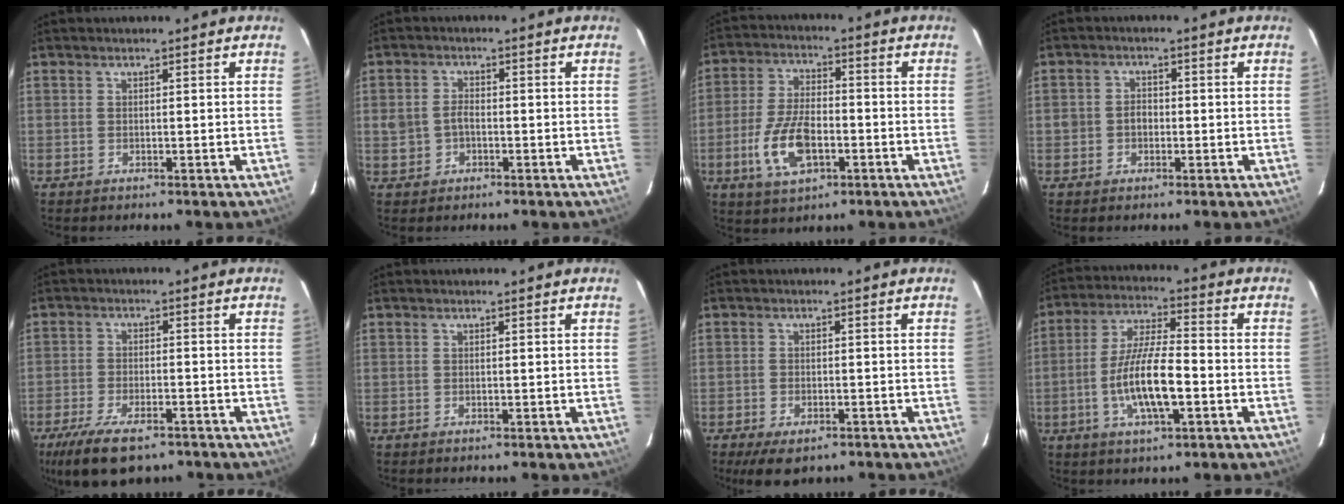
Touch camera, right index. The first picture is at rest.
{"total": 3.5, "force": [-0.7, 2.8, 2.0], "torque": [-0.044, 0.006, -0.007]}
{"total": 11.5, "force": [-3.9, 5.6, 9.3], "torque": [-0.197, -0.003, -0.068]}
{"total": 2.8, "force": [-0.8, 2.5, 1.2], "torque": [-0.024, 0.008, -0.012]}
{"total": 13.2, "force": [-9.2, 5.3, 7.8], "torque": [-0.181, -0.033, -0.155]}
{"total": 0.0}
{"total": 6.3, "force": [-4.4, 2.7, 3.6], "torque": [-0.085, -0.021, -0.070]}
{"total": 12.0, "force": [-3.4, 3.1, 11.1], "torque": [-0.220, -0.005, -0.062]}